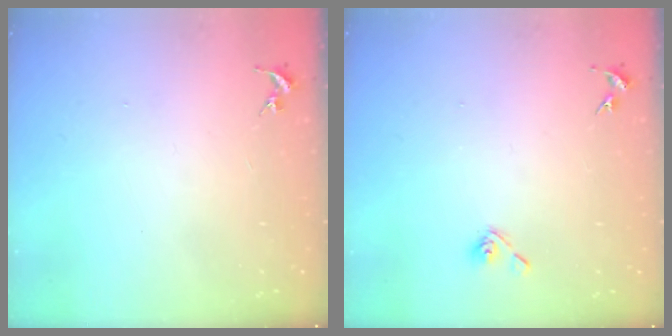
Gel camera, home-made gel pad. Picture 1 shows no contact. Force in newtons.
{"total": 5.3, "press": 4.9, "slide": 2.0}